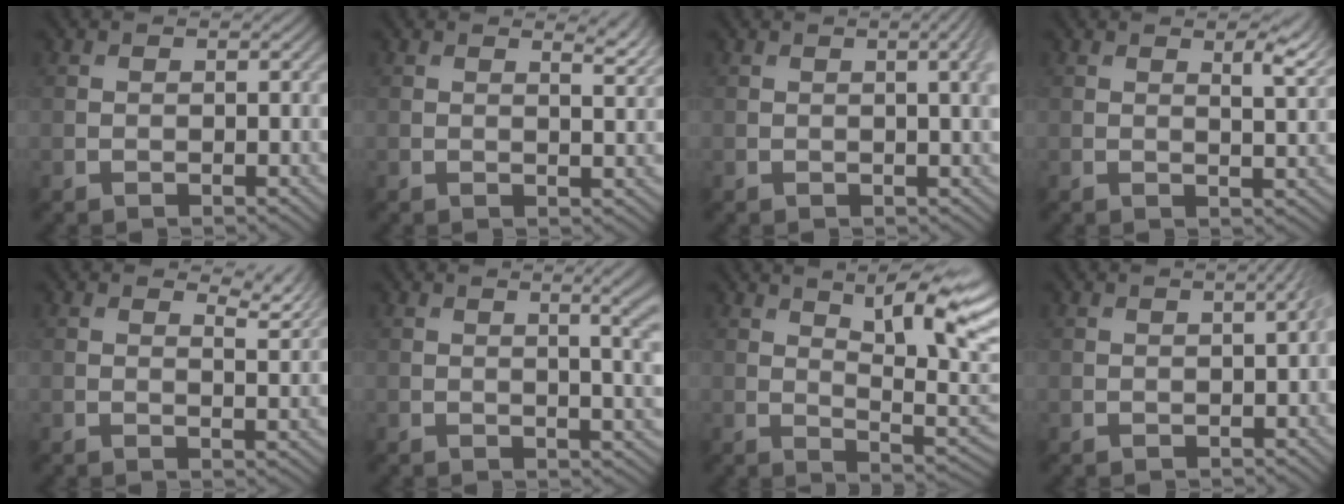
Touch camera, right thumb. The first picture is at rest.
{"total": 2.3, "force": [1.6, 0.5, 1.6], "torque": [-0.023, -0.007, 0.024]}
{"total": 3.3, "force": [0.7, 0.7, 3.1], "torque": [-0.037, 0.009, 0.009]}
{"total": 3.4, "force": [1.9, 0.8, 2.6], "torque": [-0.048, -0.004, 0.035]}
{"total": 3.0, "force": [2.4, 0.7, 1.6], "torque": [-0.022, -0.009, 0.039]}
{"total": 5.7, "force": [1.4, 1.7, 5.3], "torque": [-0.056, 0.014, 0.015]}
{"total": 12.0, "force": [5.4, 3.0, 10.3], "torque": [-0.166, 0.003, 0.087]}
{"total": 2.3, "force": [0.2, 0.6, 2.2], "torque": [-0.024, 0.009, 0.004]}